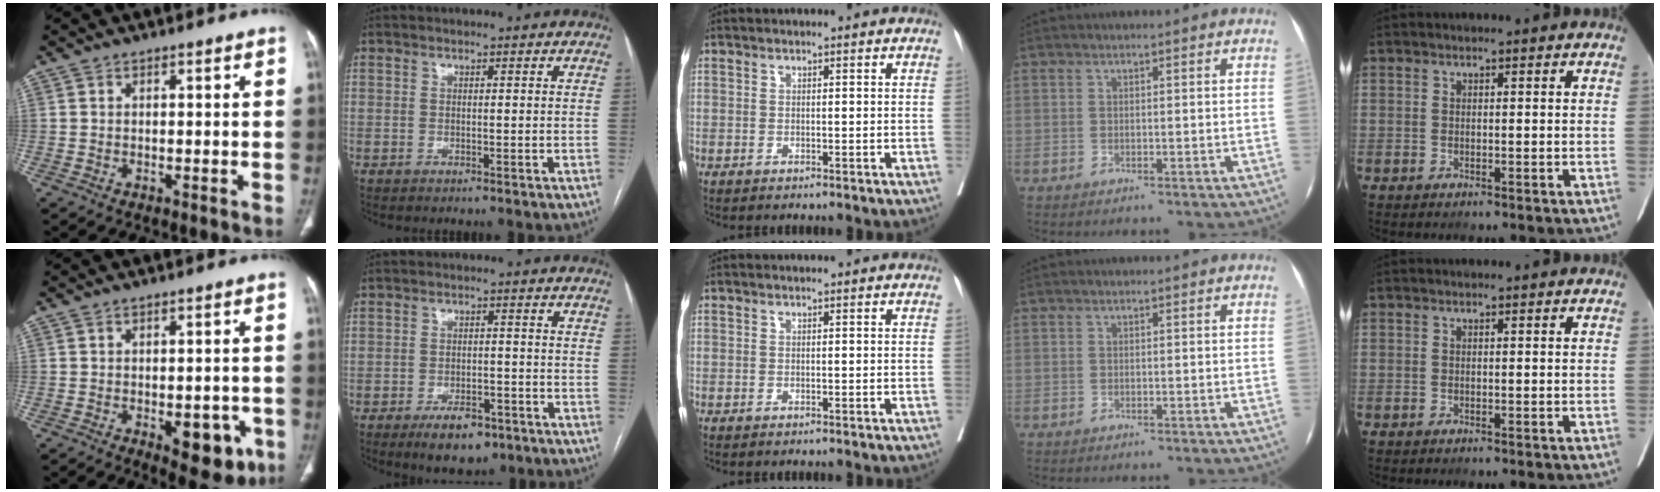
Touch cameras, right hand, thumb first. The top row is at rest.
{"thumb": {"total": 9.6, "force": [-3.6, 4.8, 7.5], "torque": [-0.063, 0.006, -0.033]}, "index": {"total": 6.6, "force": [-4.1, 3.1, 4.1], "torque": [-0.065, 0.000, -0.060]}}